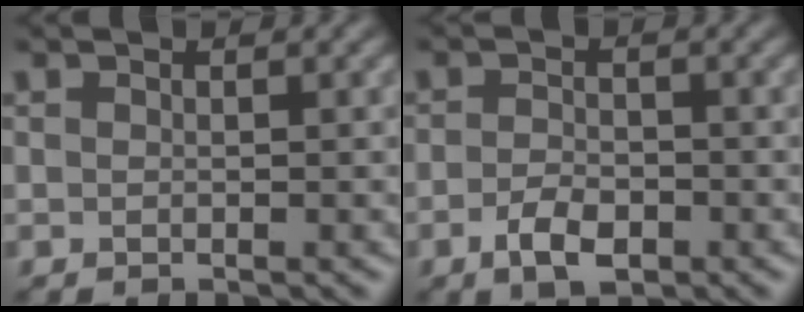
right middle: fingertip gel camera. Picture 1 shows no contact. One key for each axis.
{"total": 3.0, "fx": -1.4, "fy": 1.5, "fz": 2.2, "tx": -0.044, "ty": -0.001, "tz": -0.029}